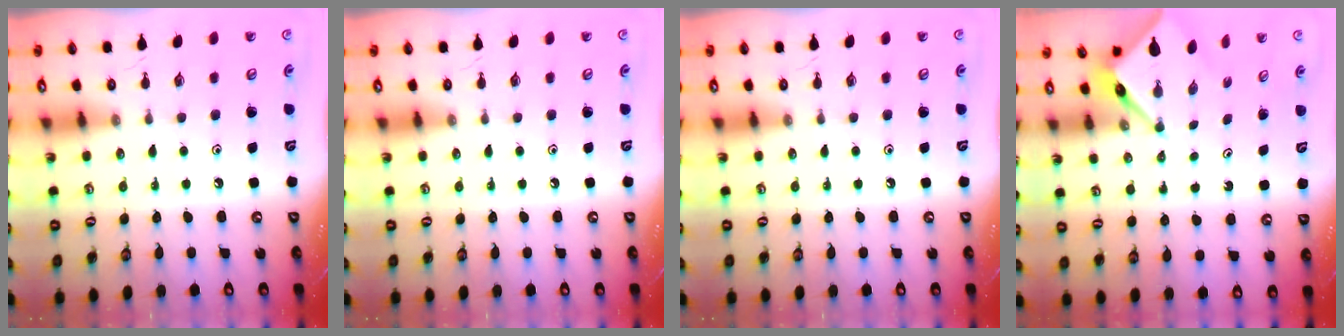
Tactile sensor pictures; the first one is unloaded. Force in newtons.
{"total": 0.0}
{"total": 0.0}
{"total": 4.3, "press": 4.3, "slide": 0.2}